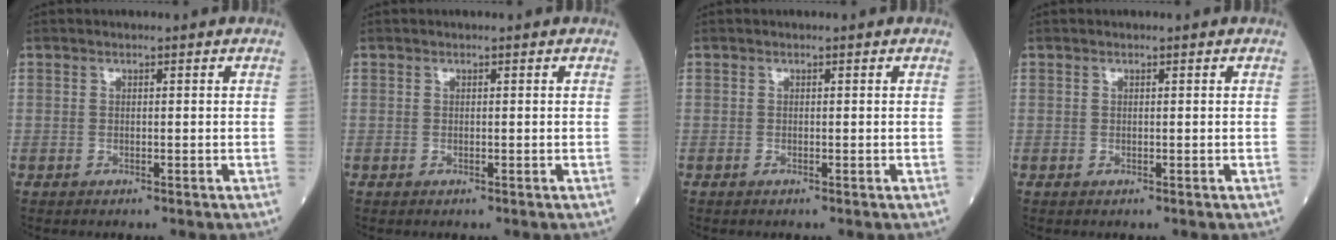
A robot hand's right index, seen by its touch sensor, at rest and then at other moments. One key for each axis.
{"total": 0.0}
{"total": 0.0}
{"total": 0.0}